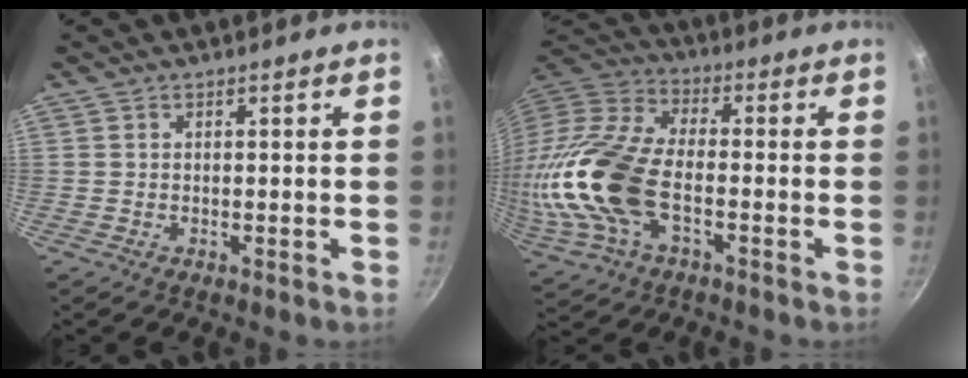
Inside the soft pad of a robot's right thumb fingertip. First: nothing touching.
{"total": 21.4, "force": [-3.8, 11.5, 17.6], "torque": [-0.370, 0.022, -0.081]}